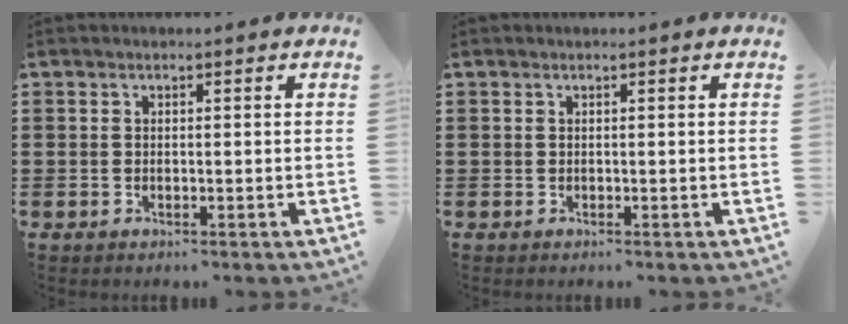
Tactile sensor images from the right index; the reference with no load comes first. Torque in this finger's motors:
{"motor_torque": [0.28, 0.42, 0.07, 0.01]}